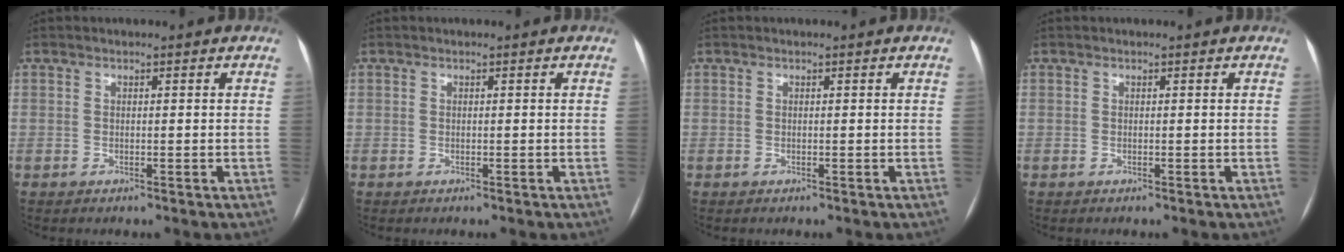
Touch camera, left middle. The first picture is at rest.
{"total": 0.0}
{"total": 0.0}
{"total": 0.0}